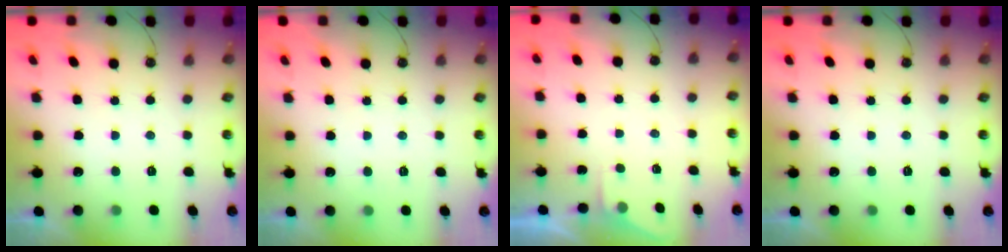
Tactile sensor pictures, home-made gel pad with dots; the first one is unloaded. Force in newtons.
{"total": 0.0}
{"total": 1.8, "press": 1.8, "slide": 0.3}
{"total": 0.0}